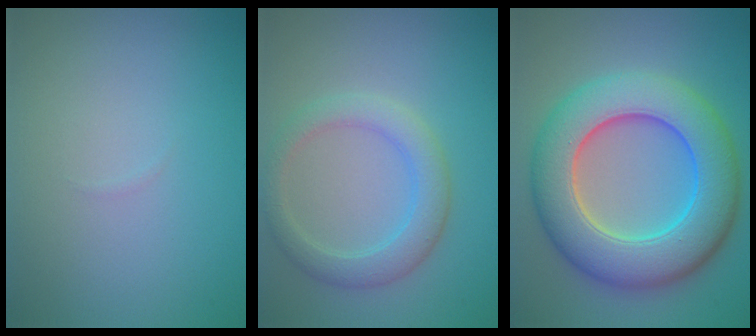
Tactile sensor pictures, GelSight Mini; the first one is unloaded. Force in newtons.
{"total": 3.4, "press": 3.4, "slide": 0.4}
{"total": 10.4, "press": 10.3, "slide": 0.7}